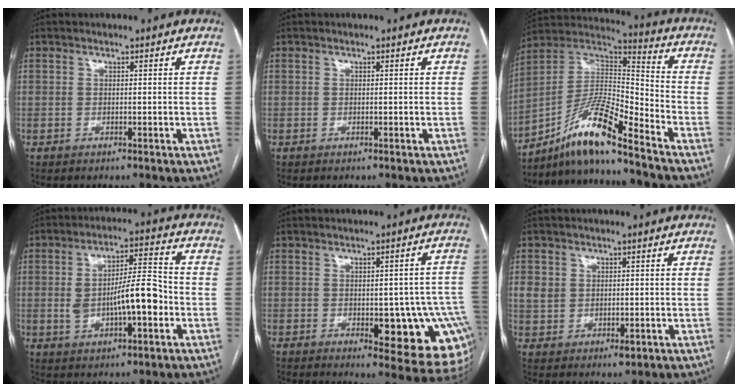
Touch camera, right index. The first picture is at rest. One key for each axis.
{"total": 0.0}
{"total": 13.3, "fx": -10.0, "fy": 0.4, "fz": 8.8, "tx": -0.165, "ty": 0.018, "tz": -0.183}
{"total": 11.0, "fx": -1.6, "fy": 3.2, "fz": 10.4, "tx": -0.185, "ty": 0.022, "tz": -0.020}
{"total": 14.2, "fx": -3.9, "fy": 5.5, "fz": 12.5, "tx": -0.088, "ty": 0.021, "tz": -0.033}
{"total": 4.9, "fx": 0.4, "fy": 4.2, "fz": 2.5, "tx": -0.047, "ty": 0.004, "tz": 0.017}